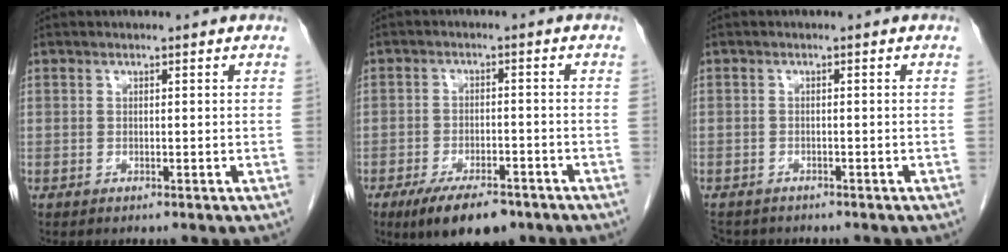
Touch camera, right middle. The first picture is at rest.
{"total": 9.2, "force": [-6.4, 3.4, 5.6], "torque": [-0.092, -0.009, -0.101]}
{"total": 5.1, "force": [-4.2, 2.6, 1.3], "torque": [-0.023, -0.002, -0.061]}